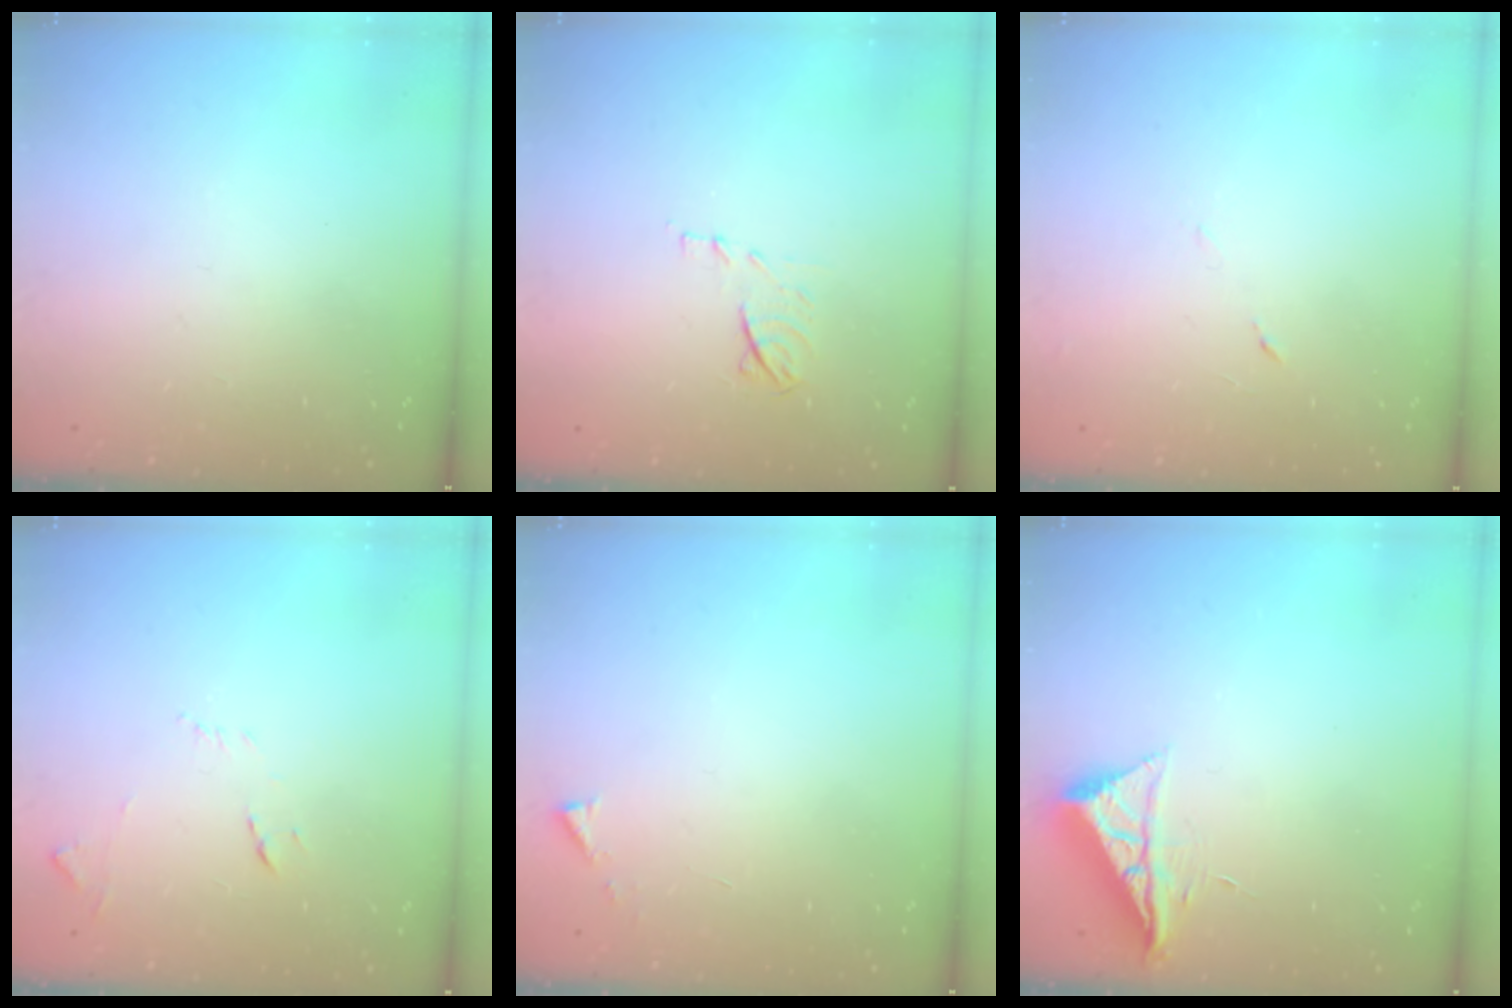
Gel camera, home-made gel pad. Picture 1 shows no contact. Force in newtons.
{"total": 7.6, "press": 7.6, "slide": 0.7}
{"total": 5.3, "press": 5.3, "slide": 0.6}
{"total": 7.8, "press": 7.8, "slide": 0.6}
{"total": 2.9, "press": 2.9, "slide": 0.4}
{"total": 7.4, "press": 7.4, "slide": 0.3}